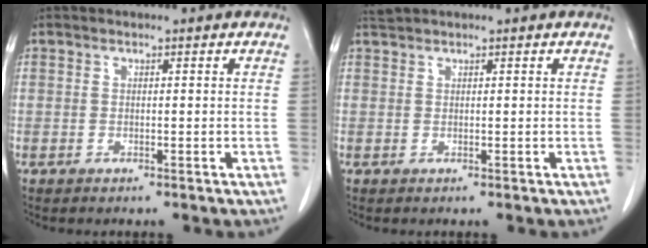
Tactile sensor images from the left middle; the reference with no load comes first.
{"total": 0.9, "force": [0.9, -0.3, -0.1], "torque": [-0.006, 0.007, 0.024]}